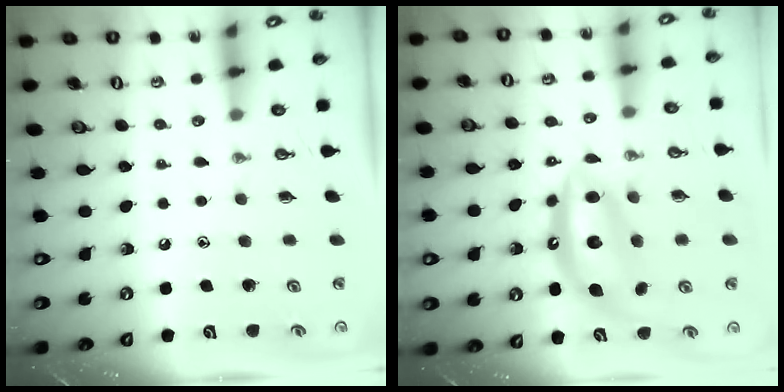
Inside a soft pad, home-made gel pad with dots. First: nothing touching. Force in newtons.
{"total": 11.6, "press": 11.6, "slide": 1.3}